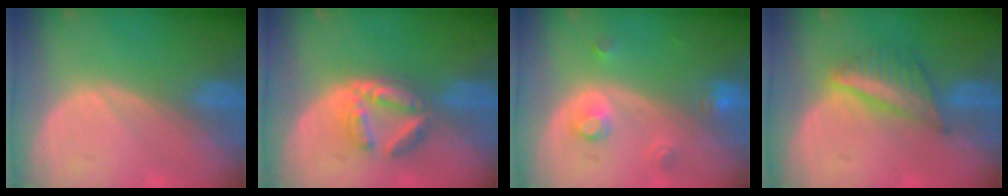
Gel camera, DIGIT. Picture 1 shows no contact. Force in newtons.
{"total": 5.4, "press": 5.3, "slide": 1.0}
{"total": 3.5, "press": 3.2, "slide": 1.5}
{"total": 5.6, "press": 5.5, "slide": 1.1}